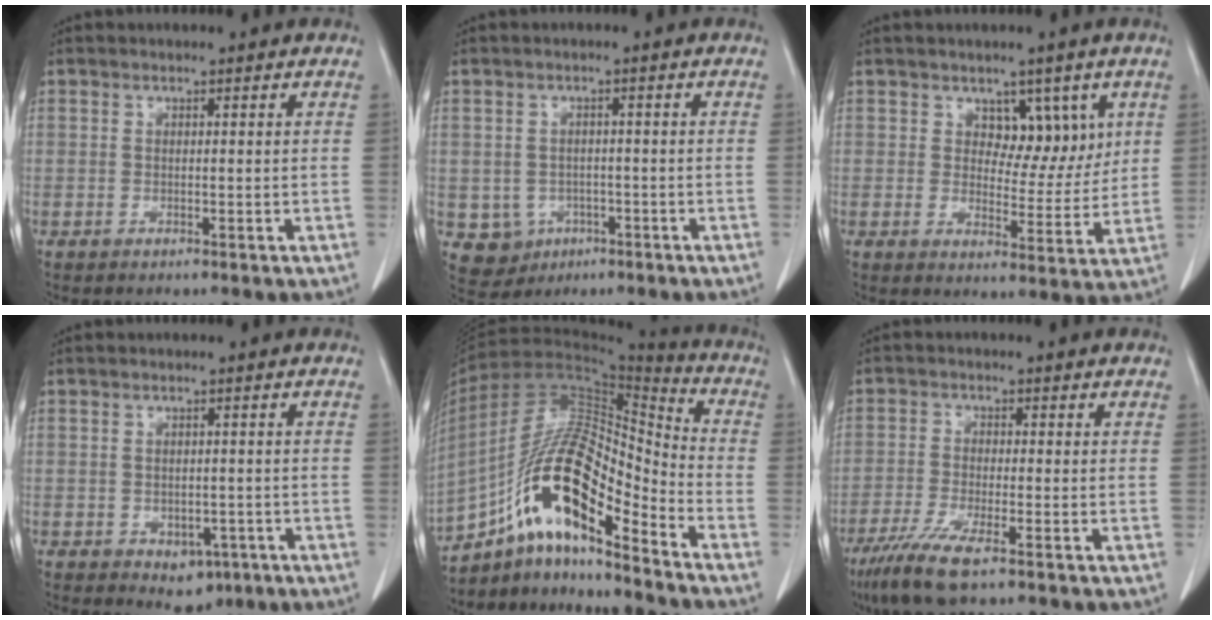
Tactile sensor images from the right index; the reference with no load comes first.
{"total": 5.5, "force": [-1.8, 5.1, 1.0], "torque": [-0.016, 0.005, -0.016]}
{"total": 6.3, "force": [2.9, 3.8, 4.2], "torque": [-0.042, 0.001, 0.046]}
{"total": 4.2, "force": [-1.9, 2.9, 2.3], "torque": [-0.023, 0.003, -0.012]}
{"total": 17.2, "force": [-9.9, 4.1, 13.5], "torque": [-0.255, 0.028, -0.171]}
{"total": 7.5, "force": [-5.0, 0.8, 5.6], "torque": [-0.112, -0.021, -0.089]}